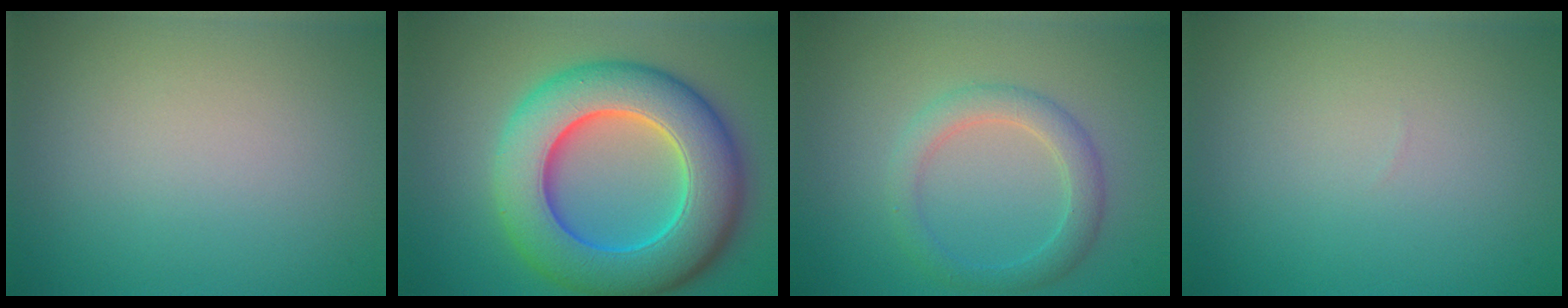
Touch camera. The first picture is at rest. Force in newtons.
{"total": 11.9, "press": 11.9, "slide": 0.4}
{"total": 3.0, "press": 3.0, "slide": 0.2}
{"total": 0.0}